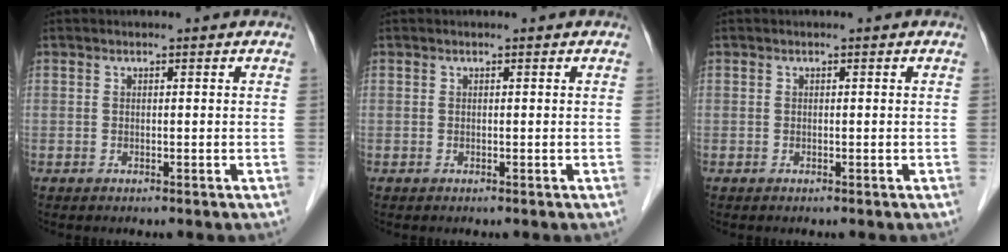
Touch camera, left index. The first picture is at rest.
{"total": 0.0}
{"total": 0.0}